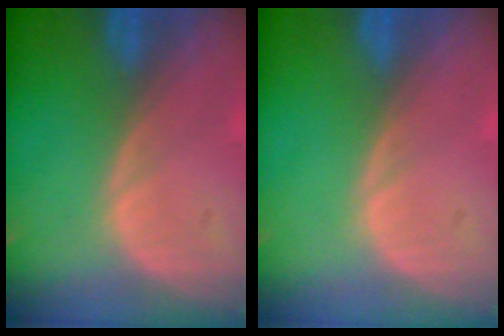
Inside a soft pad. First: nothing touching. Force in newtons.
{"total": 0.0}